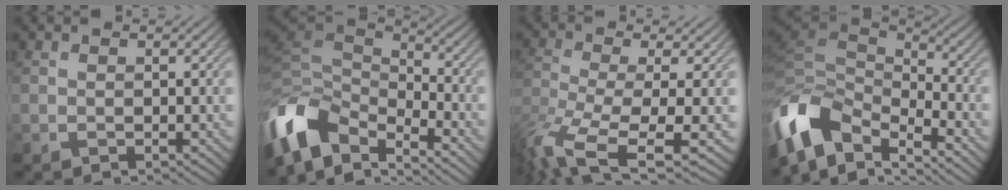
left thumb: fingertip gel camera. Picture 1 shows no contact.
{"total": 11.9, "force": [-7.0, 6.7, 6.9], "torque": [-0.176, -0.014, -0.135]}
{"total": 10.4, "force": [-4.9, 3.1, 8.6], "torque": [-0.188, -0.029, -0.084]}
{"total": 12.6, "force": [-6.4, 7.3, 8.1], "torque": [-0.205, -0.018, -0.117]}